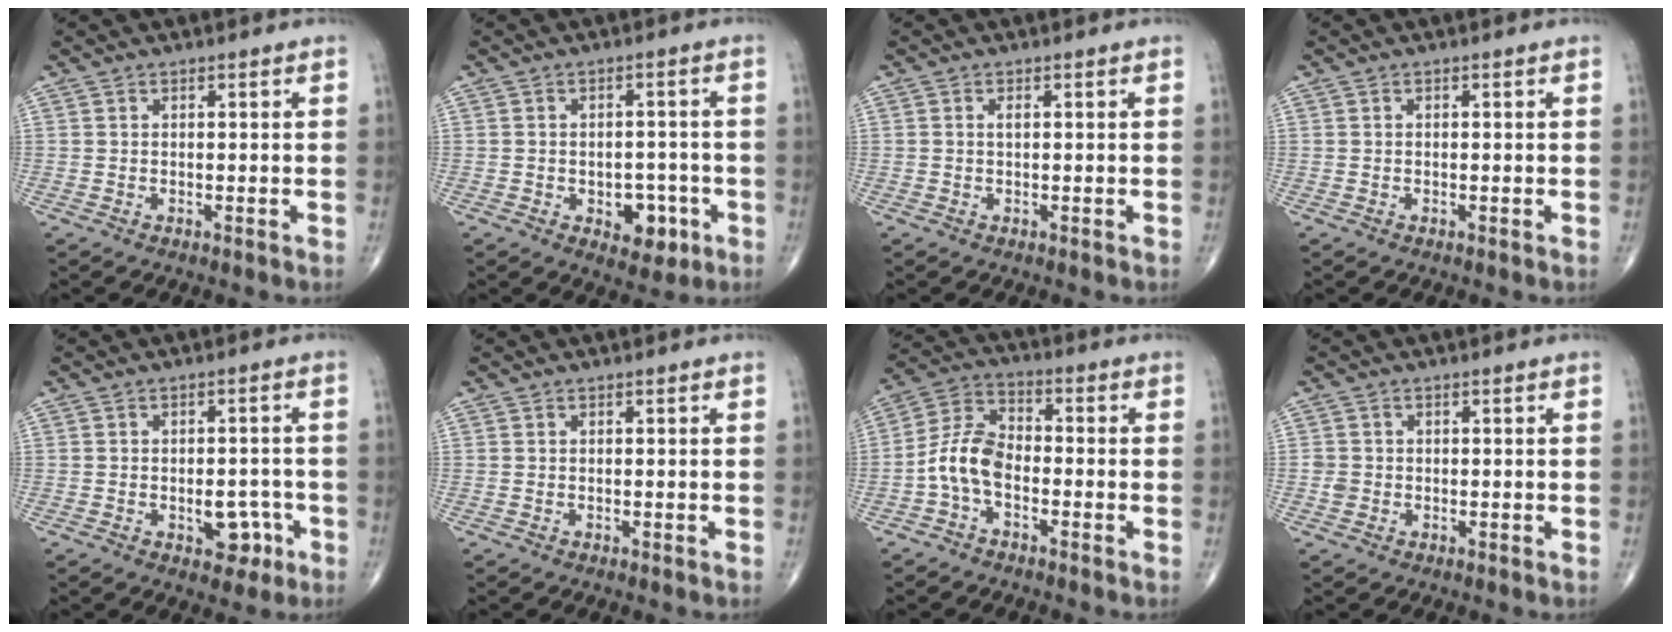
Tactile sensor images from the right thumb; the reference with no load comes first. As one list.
[{"total": 6.7, "force": [-2.4, 4.4, 4.5], "torque": [-0.028, 0.015, -0.024]}, {"total": 0.8, "force": [0.1, 0.3, 0.7], "torque": [-0.015, 0.001, 0.000]}, {"total": 0.0}, {"total": 5.7, "force": [-2.1, 3.6, 3.9], "torque": [-0.025, 0.015, -0.022]}, {"total": 0.0}, {"total": 8.3, "force": [-2.6, 5.0, 6.1], "torque": [-0.116, 0.034, -0.063]}, {"total": 1.8, "force": [-0.3, 1.7, 0.5], "torque": [-0.002, 0.005, -0.006]}]